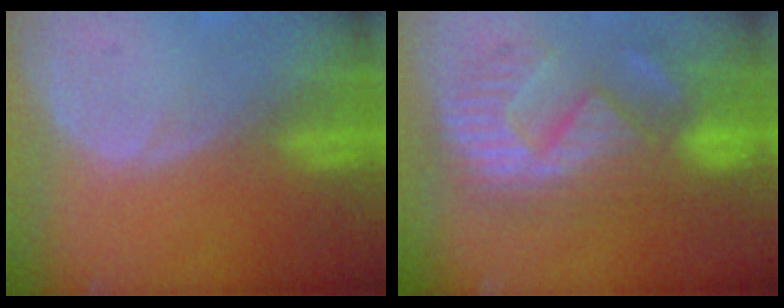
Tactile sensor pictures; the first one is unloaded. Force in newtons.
{"total": 9.9, "press": 9.8, "slide": 0.9}